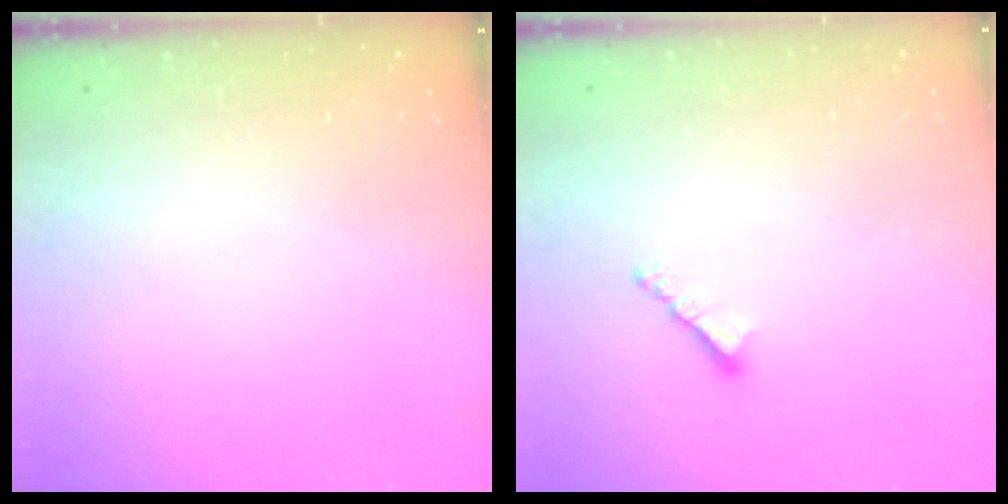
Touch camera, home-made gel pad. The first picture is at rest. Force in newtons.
{"total": 3.4, "press": 3.4, "slide": 0.4}